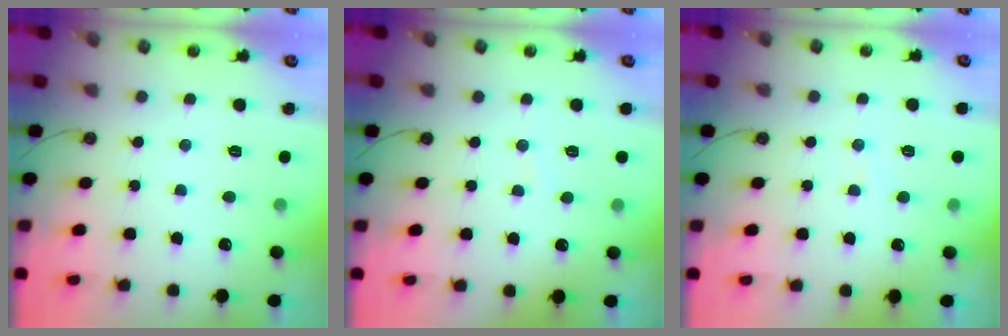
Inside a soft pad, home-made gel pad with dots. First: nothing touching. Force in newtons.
{"total": 2.6, "press": 2.6, "slide": 0.3}
{"total": 4.0, "press": 3.9, "slide": 1.0}